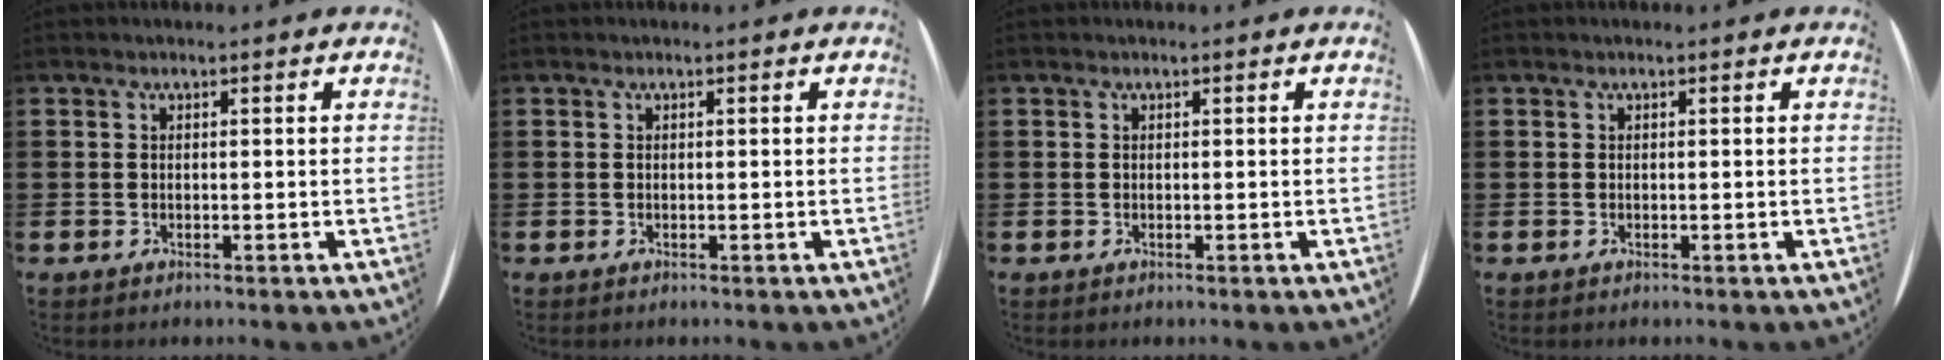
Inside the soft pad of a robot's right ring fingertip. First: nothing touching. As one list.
[{"total": 0.0}, {"total": 0.0}, {"total": 0.0}]